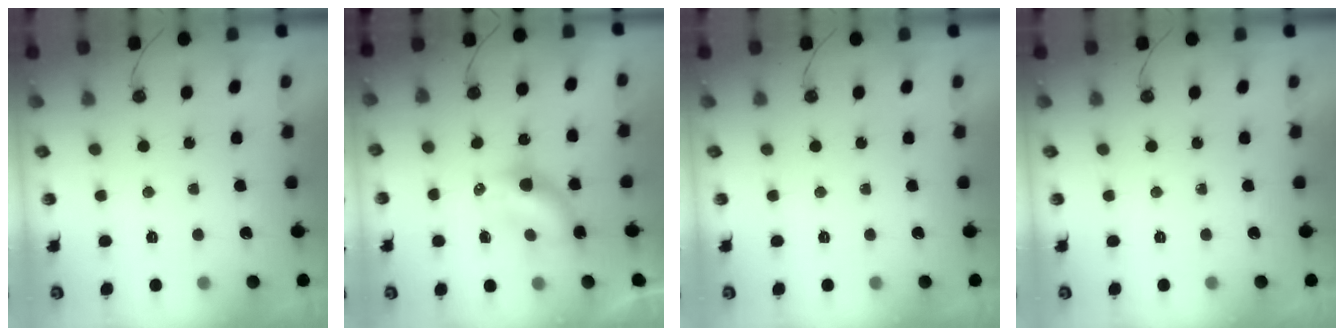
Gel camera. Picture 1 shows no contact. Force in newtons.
{"total": 6.1, "press": 6.1, "slide": 0.1}
{"total": 0.0}
{"total": 0.0}